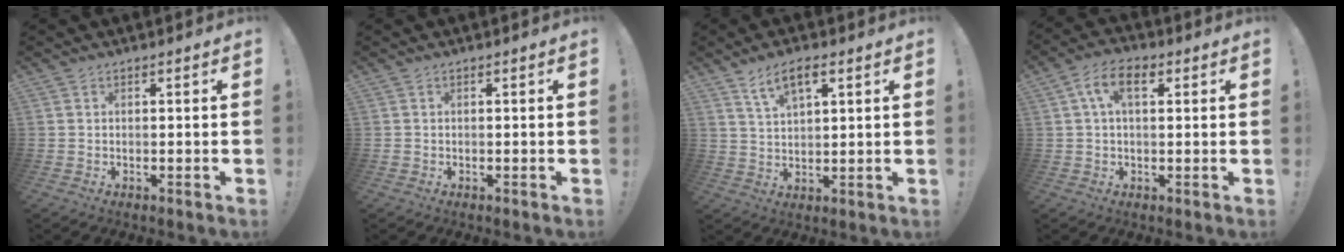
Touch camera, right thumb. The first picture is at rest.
{"total": 0.6, "force": [-0.3, 0.5, 0.0], "torque": [0.001, 0.001, -0.005]}
{"total": 6.9, "force": [3.9, 2.7, 5.1], "torque": [-0.083, -0.012, 0.068]}
{"total": 7.4, "force": [1.9, 4.1, 5.9], "torque": [-0.102, 0.012, 0.034]}